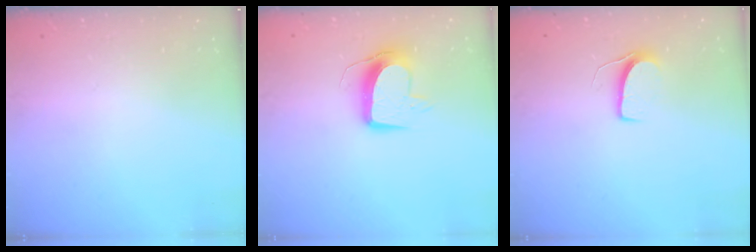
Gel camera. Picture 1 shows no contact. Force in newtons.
{"total": 11.0, "press": 10.9, "slide": 0.7}
{"total": 6.8, "press": 6.7, "slide": 0.5}